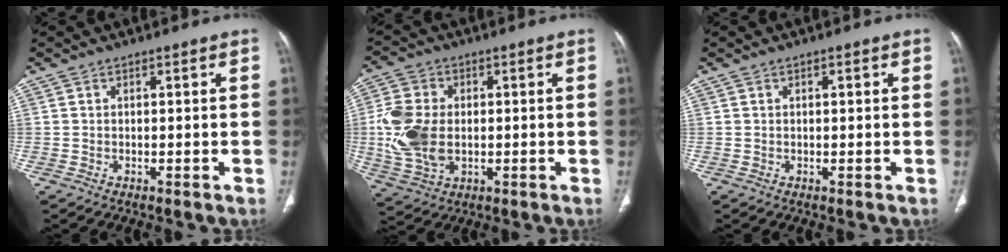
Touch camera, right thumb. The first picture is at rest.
{"total": 12.0, "force": [-0.2, 8.3, 8.7], "torque": [-0.184, 0.001, 0.004]}
{"total": 0.9, "force": [0.3, 0.3, 0.8], "torque": [-0.017, 0.004, 0.006]}